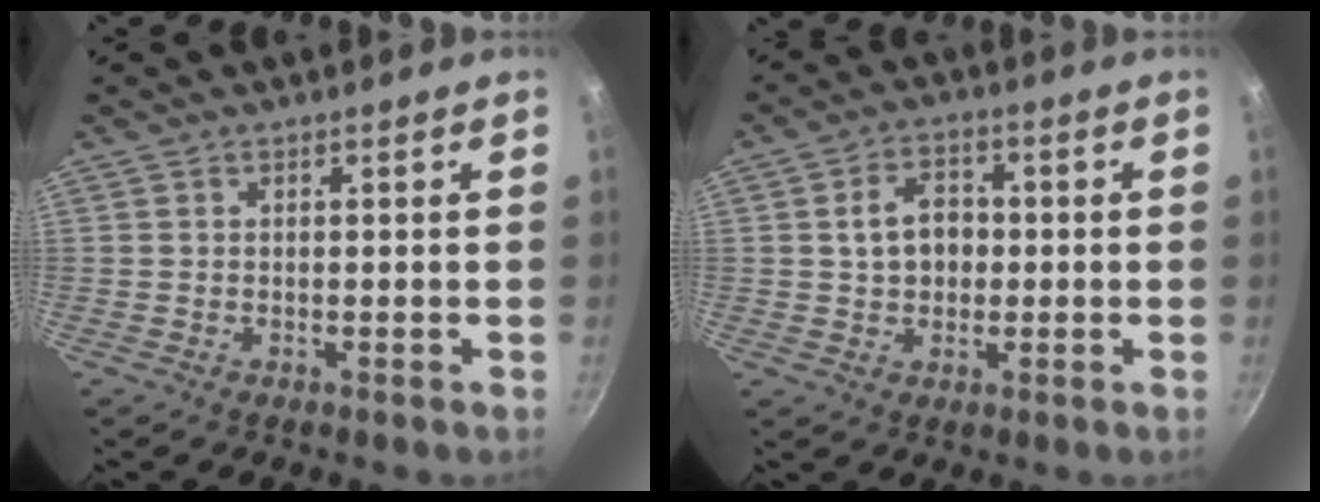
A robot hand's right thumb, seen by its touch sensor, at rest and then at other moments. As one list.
[{"total": 7.2, "force": [0.3, 5.4, 4.7], "torque": [-0.055, 0.014, 0.001]}]